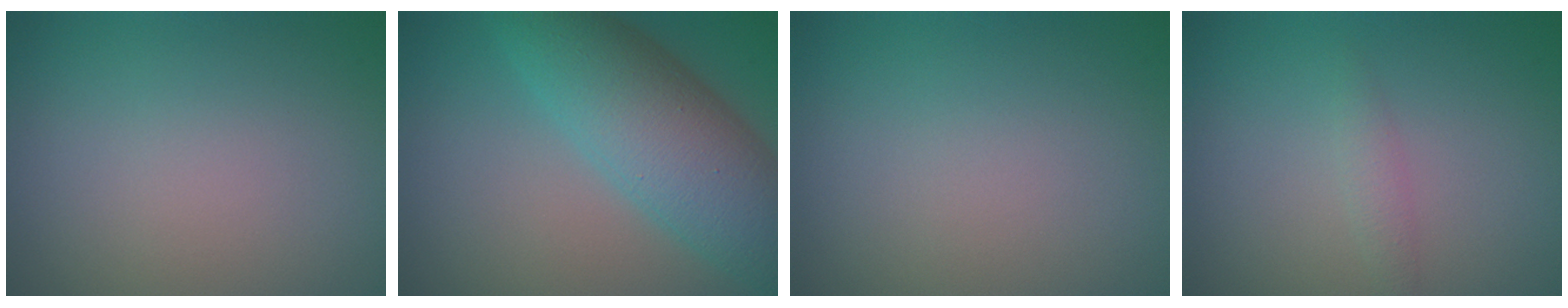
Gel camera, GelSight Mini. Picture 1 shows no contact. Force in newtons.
{"total": 8.3, "press": 8.3, "slide": 0.4}
{"total": 0.0}
{"total": 1.0, "press": 1.0, "slide": 0.1}